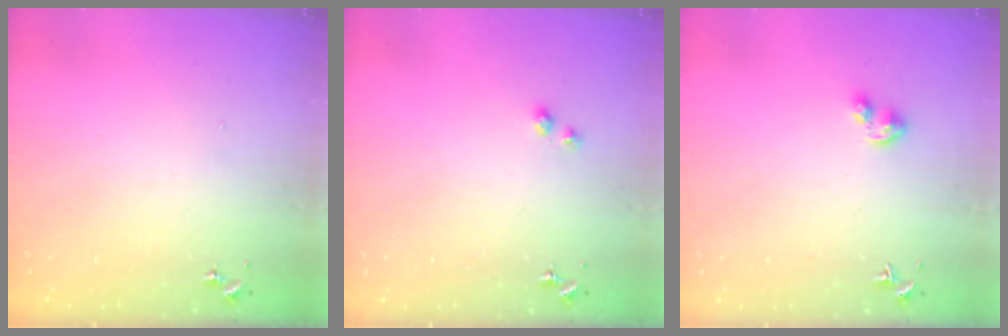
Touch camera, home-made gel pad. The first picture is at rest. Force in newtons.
{"total": 2.9, "press": 2.9, "slide": 0.5}
{"total": 6.0, "press": 6.0, "slide": 0.6}